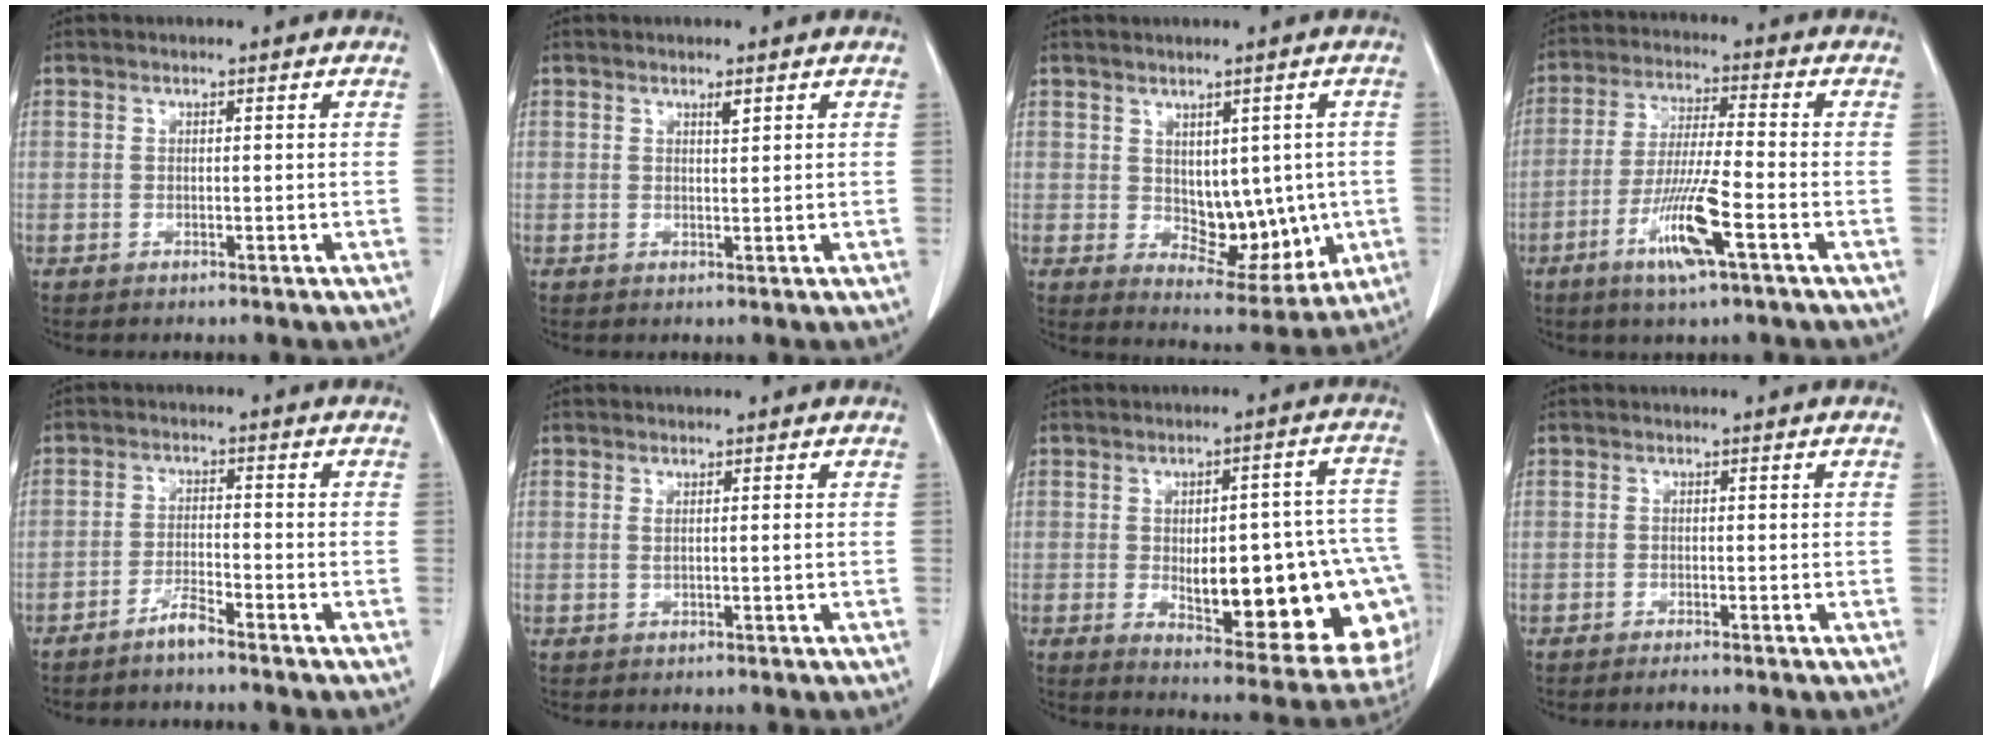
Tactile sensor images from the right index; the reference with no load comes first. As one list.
[{"total": 1.0, "force": [0.7, 0.1, 0.7], "torque": [-0.016, -0.005, 0.012]}, {"total": 8.9, "force": [-0.1, 5.4, 7.2], "torque": [-0.082, 0.000, 0.023]}, {"total": 10.2, "force": [-4.6, 0.2, 9.1], "torque": [-0.179, -0.016, -0.089]}, {"total": 3.0, "force": [-2.6, 0.0, 1.5], "torque": [-0.032, -0.003, -0.051]}, {"total": 0.8, "force": [0.2, -0.1, 0.8], "torque": [-0.019, -0.002, 0.004]}, {"total": 23.0, "force": [-4.2, 7.5, 21.3], "torque": [-0.189, 0.025, -0.026]}, {"total": 1.0, "force": [-0.9, -0.1, 0.4], "torque": [-0.012, -0.003, -0.012]}]